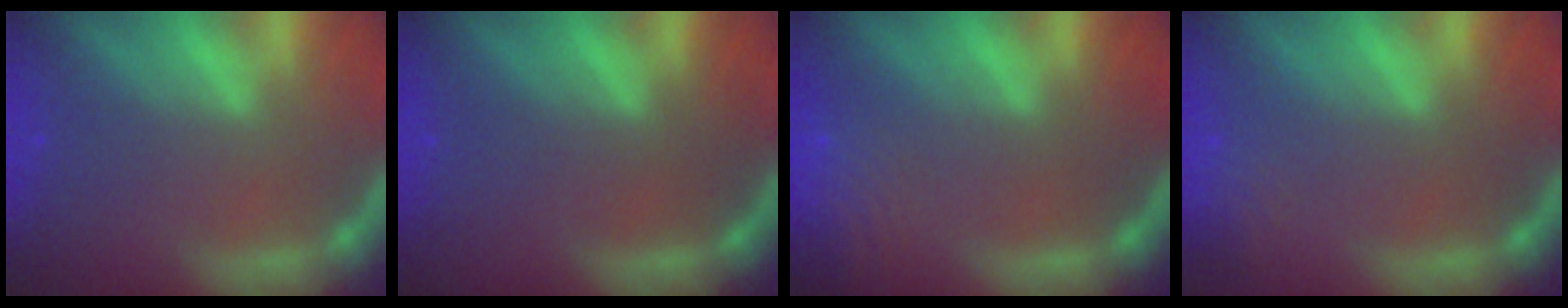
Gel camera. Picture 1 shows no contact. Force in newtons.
{"total": 0.0}
{"total": 6.1}
{"total": 2.4}